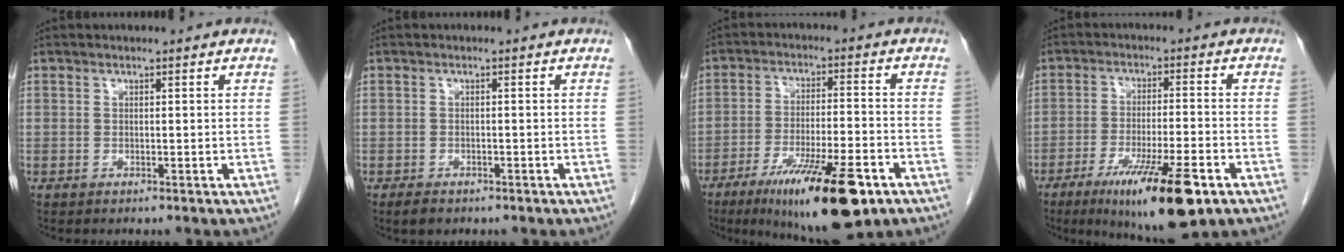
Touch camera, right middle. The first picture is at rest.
{"total": 2.1, "force": [-1.5, 1.1, 0.9], "torque": [-0.021, -0.002, -0.017]}
{"total": 16.0, "force": [-9.2, 2.7, 12.8], "torque": [-0.193, -0.026, -0.144]}
{"total": 13.9, "force": [-7.7, 1.7, 11.4], "torque": [-0.177, -0.030, -0.120]}